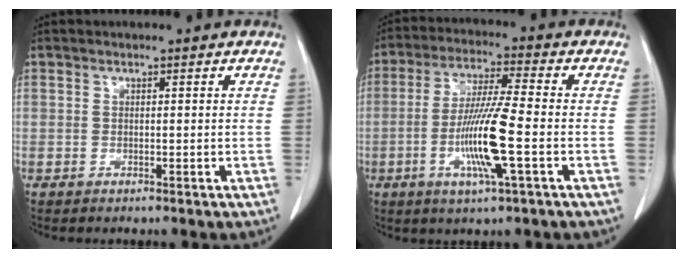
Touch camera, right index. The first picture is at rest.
{"total": 11.3, "force": [-2.9, -0.1, 10.9], "torque": [-0.216, -0.012, -0.060]}